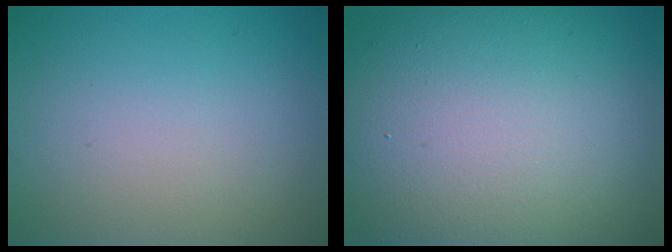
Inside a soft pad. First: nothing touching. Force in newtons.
{"total": 16.5, "press": 16.5, "slide": 0.9}